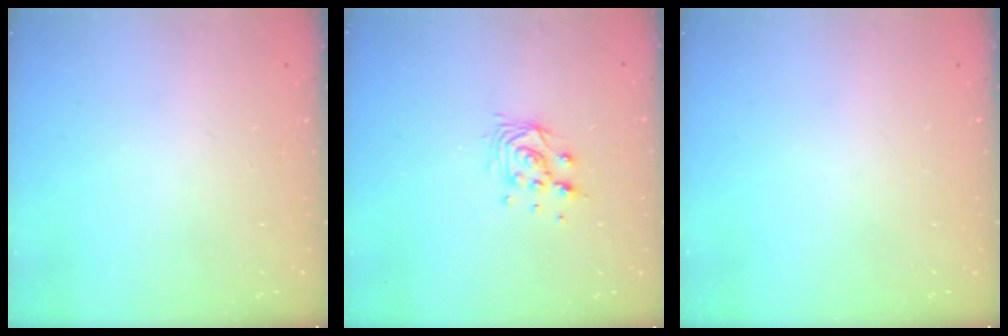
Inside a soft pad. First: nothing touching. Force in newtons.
{"total": 8.2, "press": 8.2, "slide": 0.6}
{"total": 0.0}